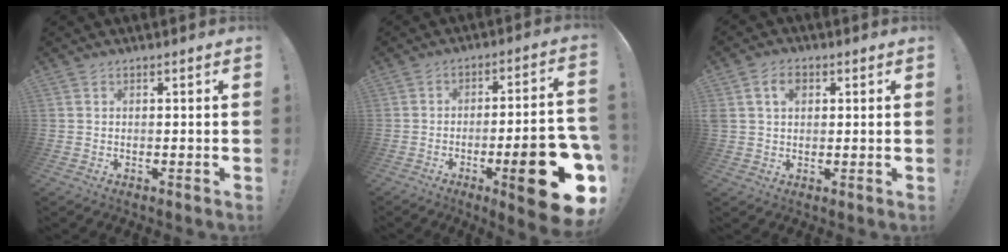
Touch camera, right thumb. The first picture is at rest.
{"total": 19.6, "force": [-7.6, 4.9, 17.4], "torque": [-0.224, 0.037, -0.102]}
{"total": 5.6, "force": [2.0, 4.0, 3.3], "torque": [-0.057, 0.008, 0.036]}